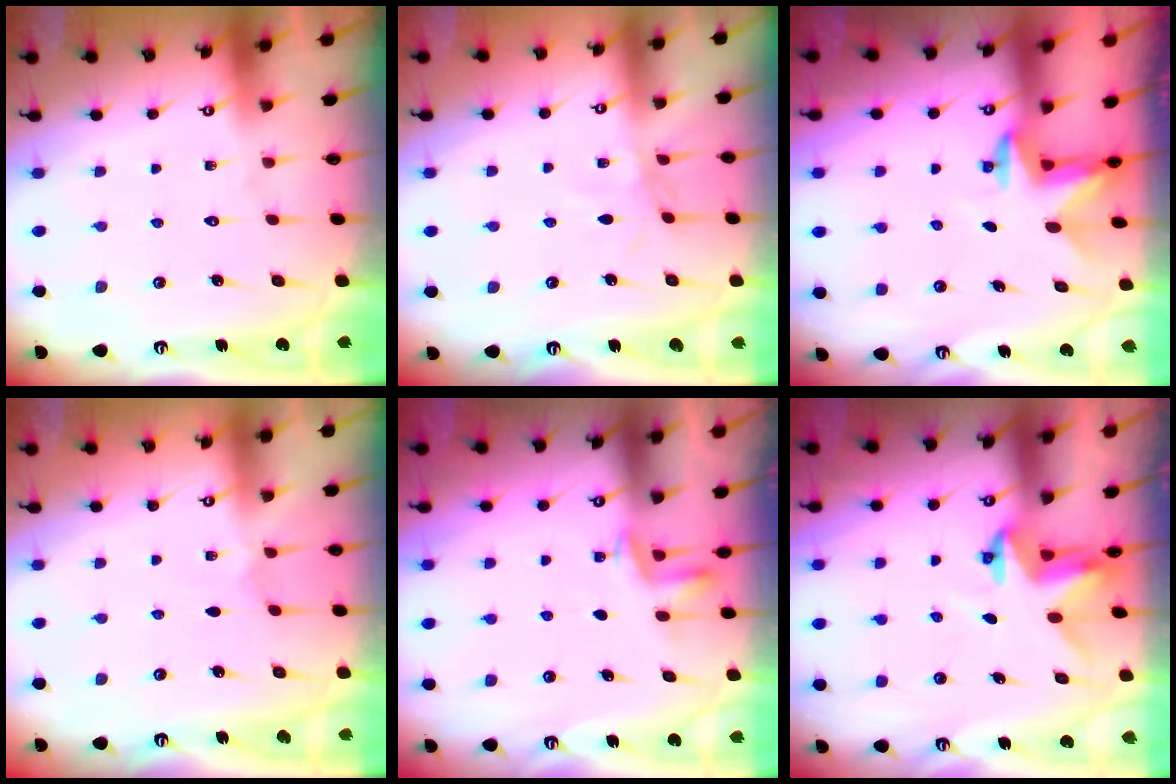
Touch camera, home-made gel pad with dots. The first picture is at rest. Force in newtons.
{"total": 2.2, "press": 2.1, "slide": 0.5}
{"total": 2.7, "press": 2.6, "slide": 0.6}
{"total": 1.1, "press": 1.0, "slide": 0.2}
{"total": 3.2, "press": 3.2, "slide": 0.6}
{"total": 3.4, "press": 3.4, "slide": 0.3}